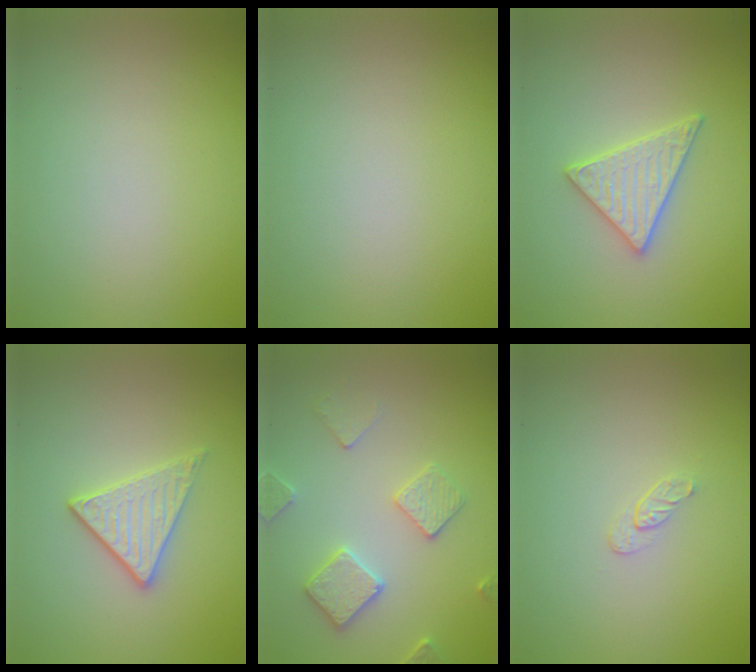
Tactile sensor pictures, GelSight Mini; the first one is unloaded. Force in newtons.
{"total": 0.0}
{"total": 2.9, "press": 2.8, "slide": 0.5}
{"total": 2.8, "press": 2.6, "slide": 1.1}
{"total": 3.2, "press": 3.2, "slide": 0.1}
{"total": 0.8, "press": 0.5, "slide": 0.7}